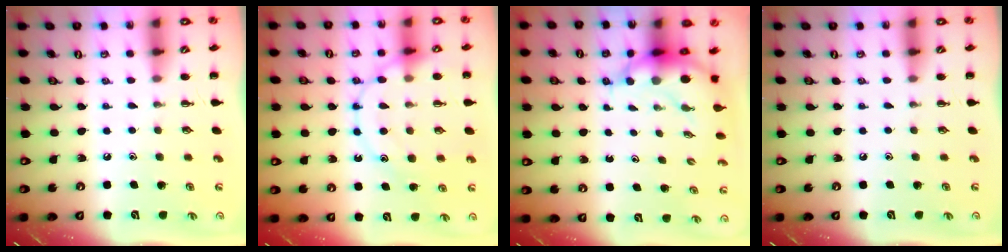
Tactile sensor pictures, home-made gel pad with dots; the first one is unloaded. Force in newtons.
{"total": 15.9, "press": 15.9, "slide": 1.4}
{"total": 7.0, "press": 6.9, "slide": 1.3}
{"total": 0.0}